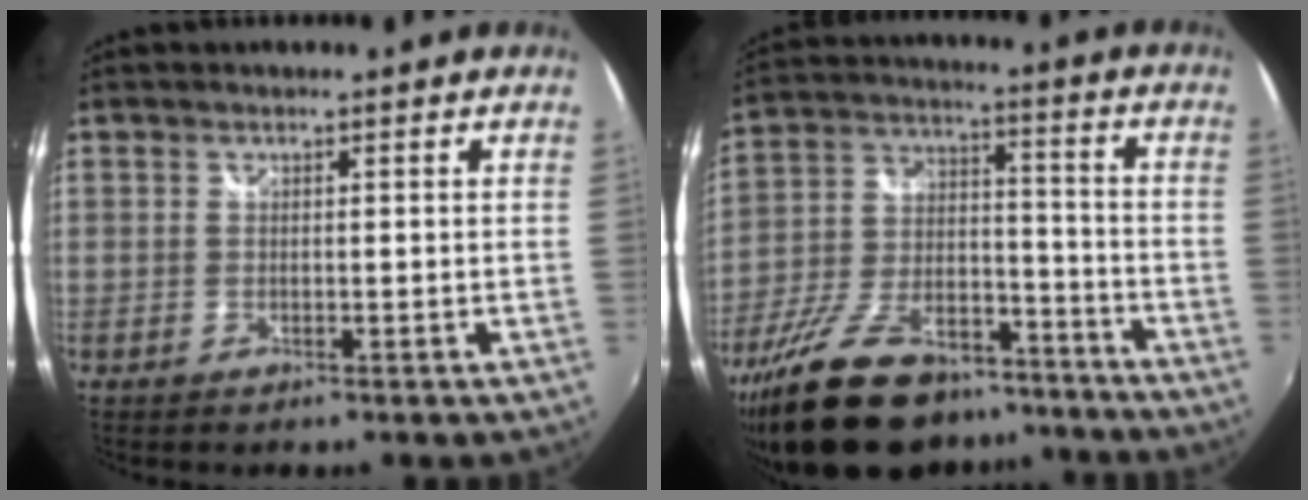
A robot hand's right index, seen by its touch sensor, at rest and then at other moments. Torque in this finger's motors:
{"motor_torque": [0.60, -0.70, 1.05, 0.21]}